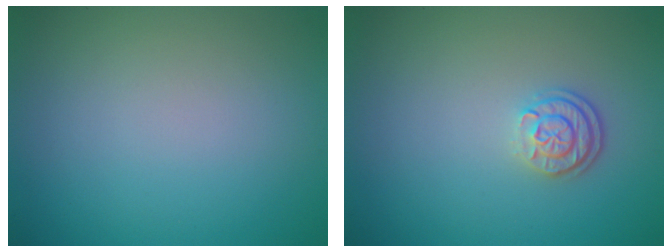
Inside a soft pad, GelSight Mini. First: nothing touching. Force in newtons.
{"total": 2.5, "press": 2.0, "slide": 1.5}